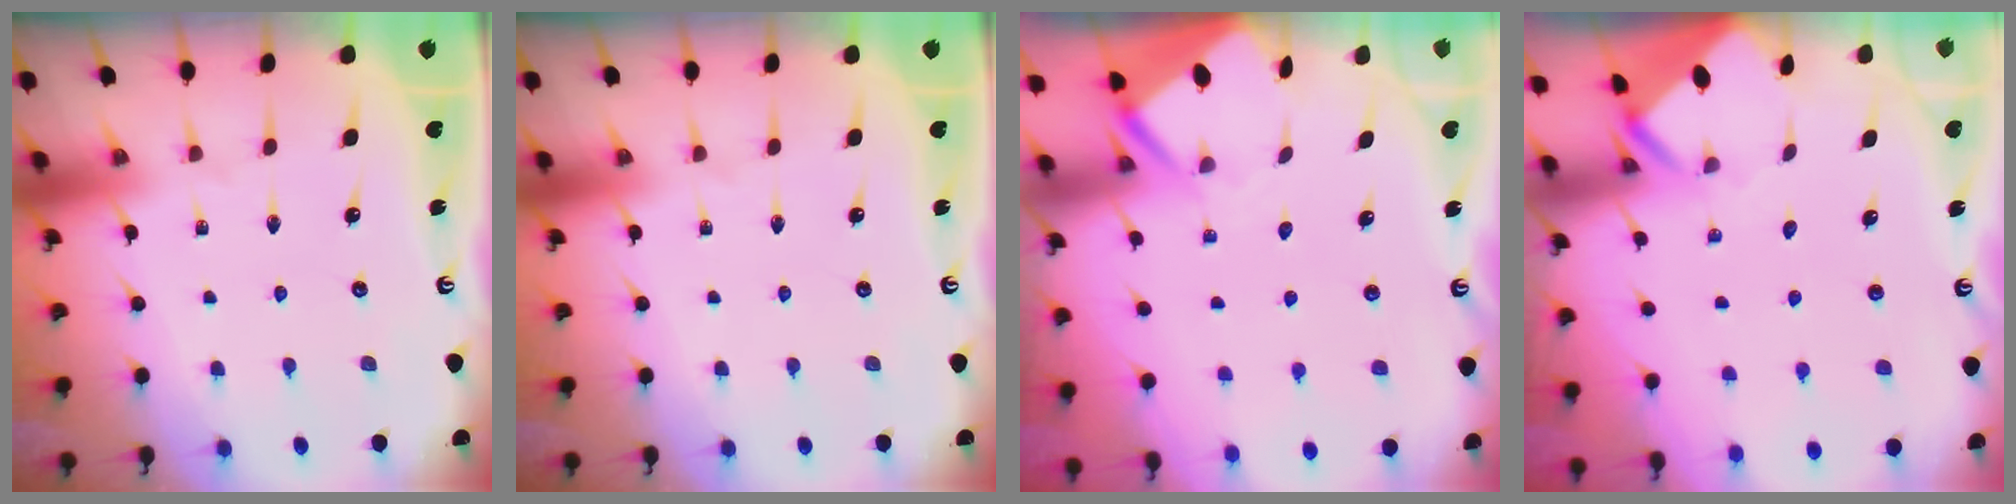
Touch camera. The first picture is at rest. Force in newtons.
{"total": 0.0}
{"total": 3.5, "press": 3.4, "slide": 0.3}
{"total": 2.9, "press": 2.9, "slide": 0.1}